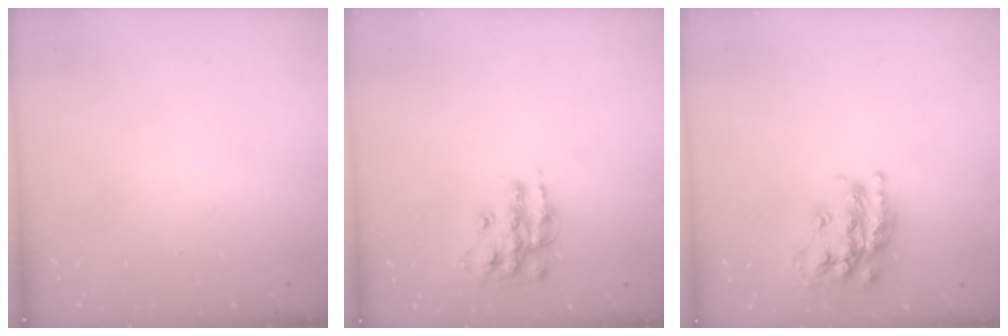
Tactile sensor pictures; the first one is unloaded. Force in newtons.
{"total": 13.7, "press": 13.7, "slide": 0.9}
{"total": 20.0, "press": 19.9, "slide": 1.3}